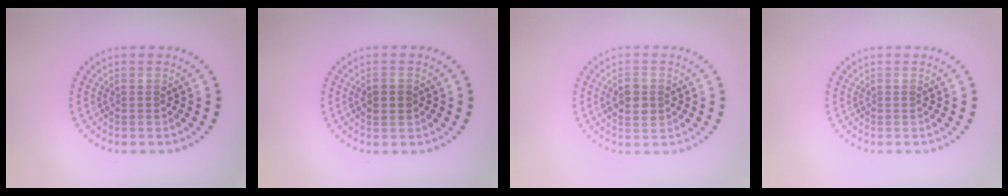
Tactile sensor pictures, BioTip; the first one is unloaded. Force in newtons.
{"total": 1.9, "press": 1.9, "slide": 0.1}
{"total": 2.5, "press": 2.4, "slide": 0.1}
{"total": 0.0}